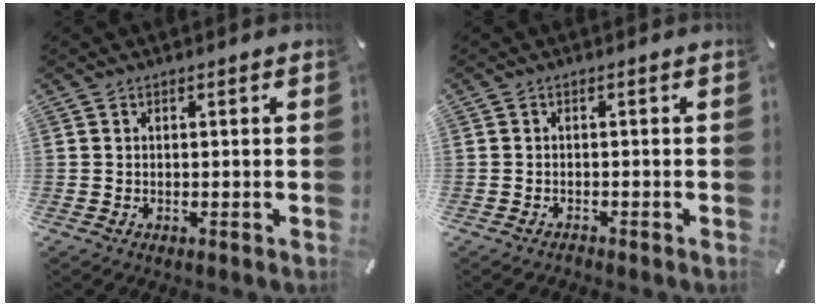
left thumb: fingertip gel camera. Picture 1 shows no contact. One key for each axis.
{"total": 0.9, "fx": -0.9, "fy": 0.2, "fz": 0.3, "tx": -0.008, "ty": 0.001, "tz": -0.018}